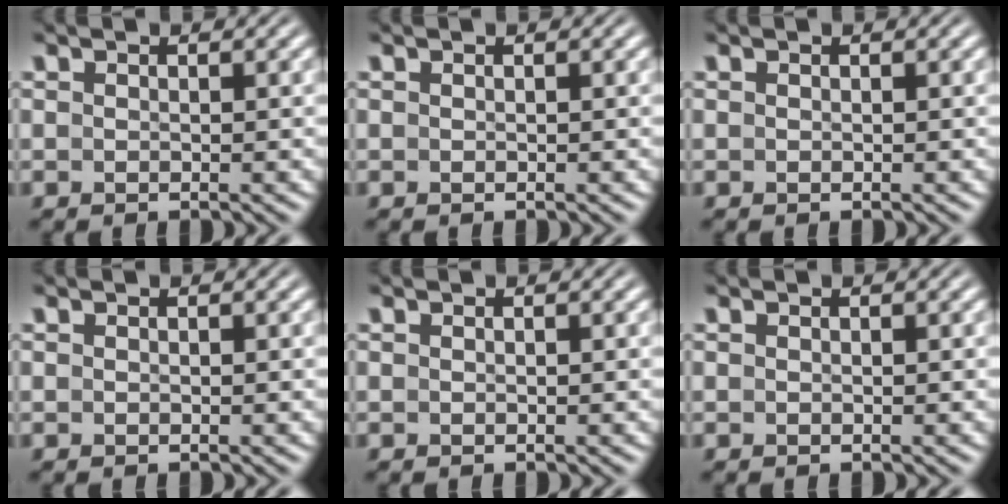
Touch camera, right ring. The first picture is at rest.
{"total": 0.0}
{"total": 0.0}
{"total": 0.0}
{"total": 0.0}
{"total": 0.0}